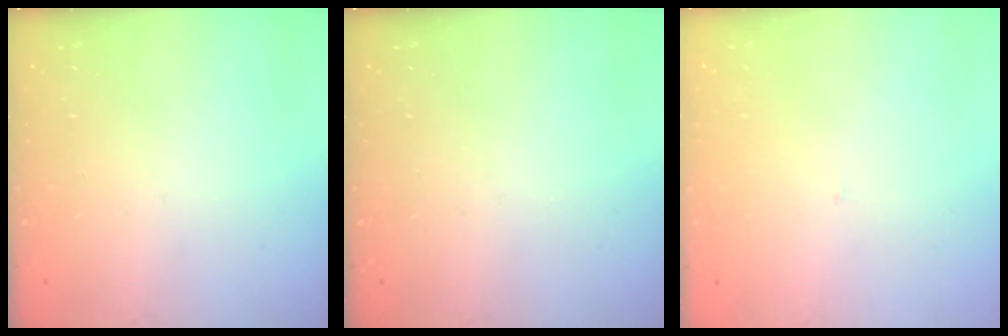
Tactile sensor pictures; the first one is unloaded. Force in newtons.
{"total": 0.0}
{"total": 2.1, "press": 2.1, "slide": 0.1}